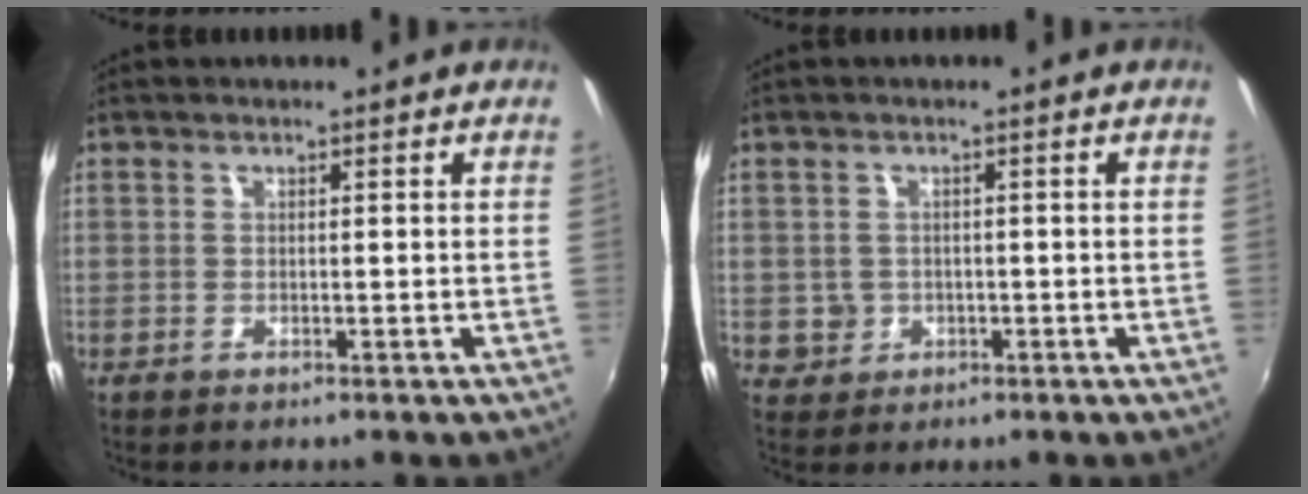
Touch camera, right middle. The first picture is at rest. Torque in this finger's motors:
{"motor_torque": [0.09, -0.19, 0.01, 0.01]}